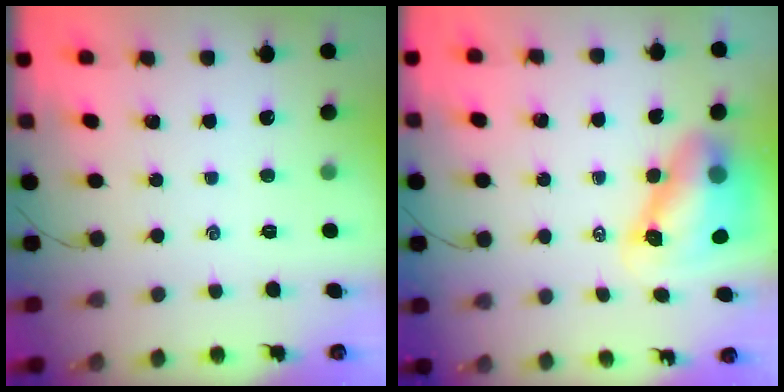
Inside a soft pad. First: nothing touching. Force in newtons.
{"total": 9.9, "press": 9.5, "slide": 2.8}